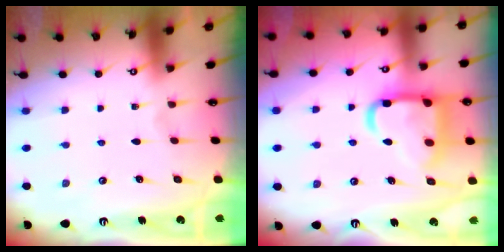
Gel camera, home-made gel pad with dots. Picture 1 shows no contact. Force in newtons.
{"total": 18.3, "press": 18.2, "slide": 1.7}